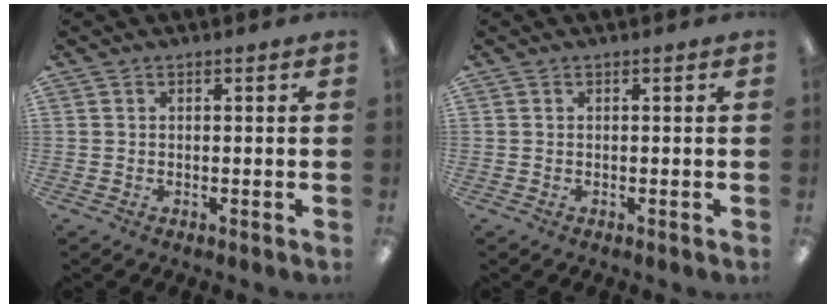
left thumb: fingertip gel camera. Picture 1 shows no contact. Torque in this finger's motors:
{"motor_torque": [-0.03, 0.06, 0.11, -0.10, 0.02]}